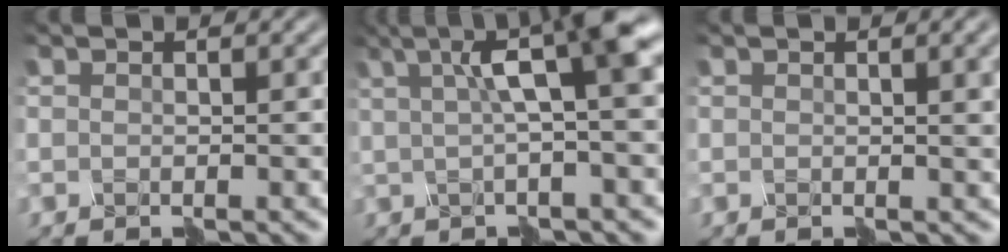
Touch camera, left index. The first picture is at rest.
{"total": 7.2, "force": [2.7, 1.3, 6.5], "torque": [-0.084, 0.028, 0.033]}
{"total": 4.6, "force": [1.1, 2.2, 3.9], "torque": [-0.022, 0.012, 0.014]}